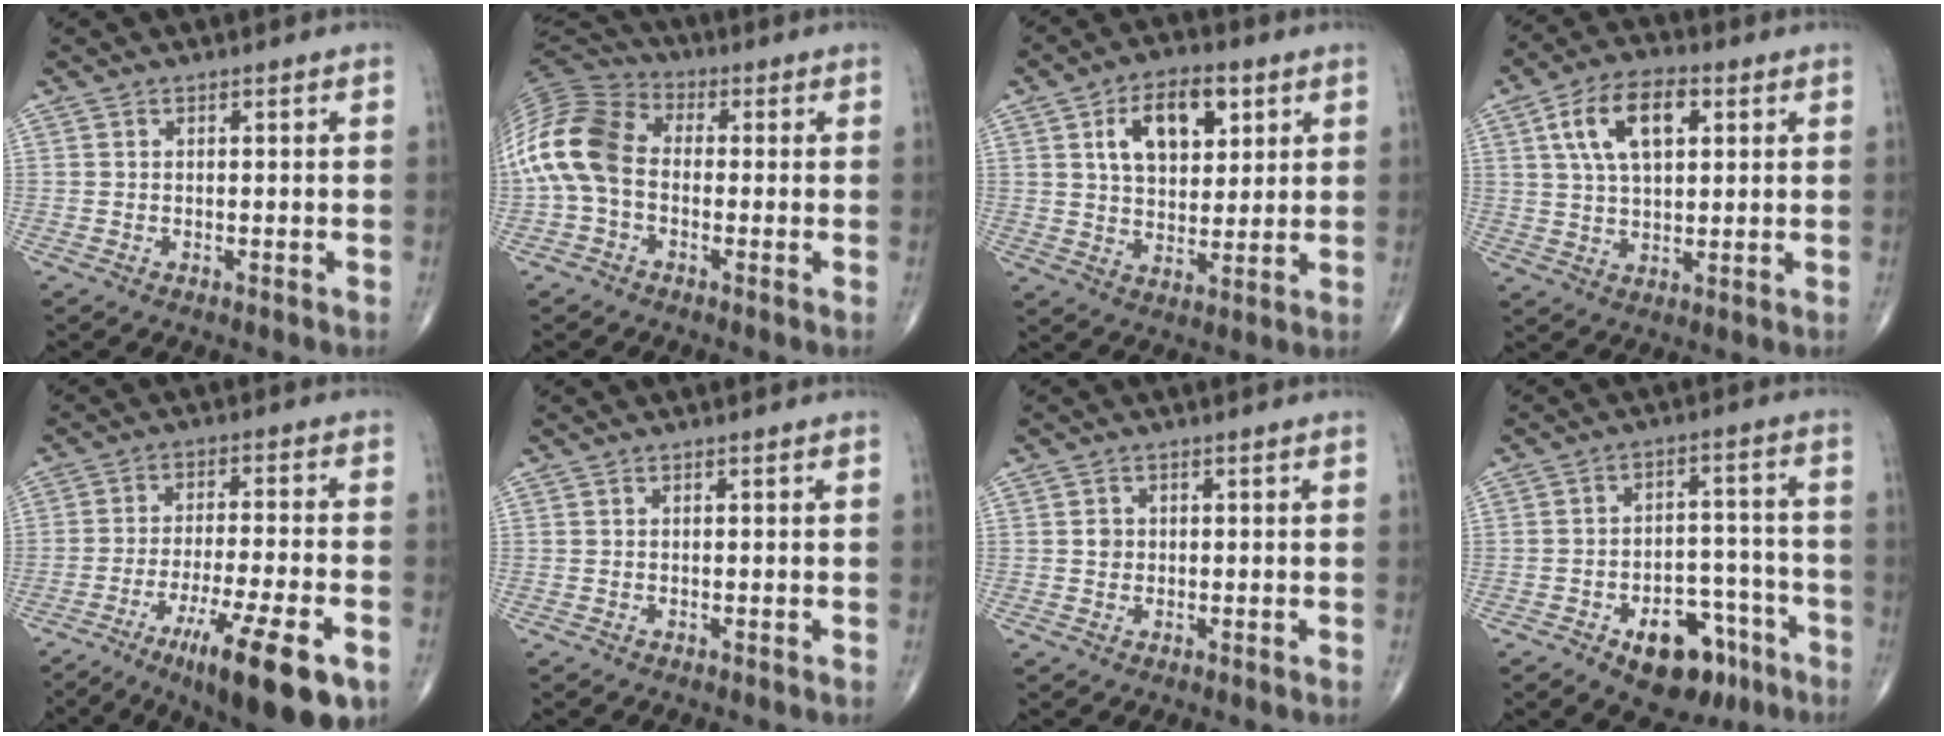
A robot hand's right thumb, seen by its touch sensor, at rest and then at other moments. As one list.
[{"total": 14.3, "force": [-1.1, 9.8, 10.4], "torque": [-0.216, 0.031, -0.033]}, {"total": 12.4, "force": [4.7, 7.2, 9.0], "torque": [-0.116, -0.008, 0.079]}, {"total": 11.9, "force": [3.9, 6.3, 9.4], "torque": [-0.159, 0.005, 0.066]}, {"total": 16.7, "force": [-8.6, 3.2, 14.0], "torque": [-0.207, 0.016, -0.130]}, {"total": 0.0}, {"total": 1.5, "force": [0.1, 1.4, 0.6], "torque": [-0.004, 0.003, 0.001]}, {"total": 13.2, "force": [-7.3, 7.6, 7.9], "torque": [-0.070, 0.056, -0.099]}]